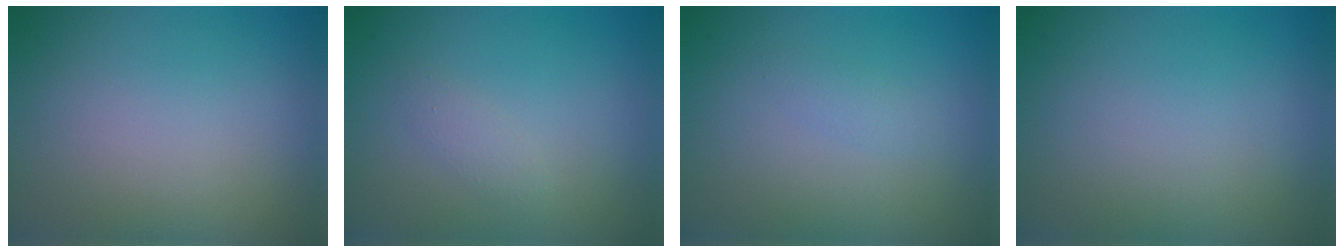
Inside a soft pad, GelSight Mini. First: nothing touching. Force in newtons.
{"total": 1.0, "press": 1.0, "slide": 0.1}
{"total": 0.9, "press": 0.9, "slide": 0.0}
{"total": 0.0}